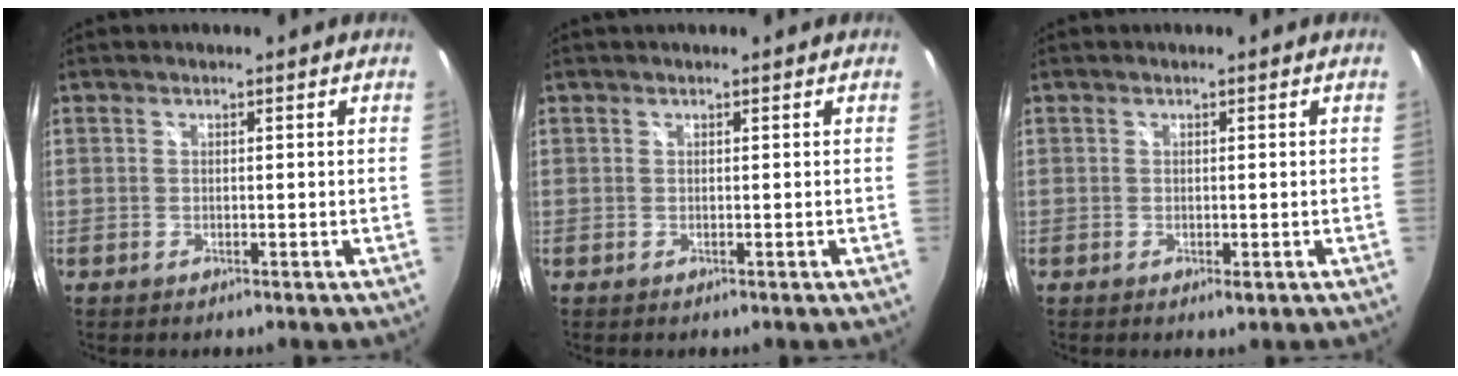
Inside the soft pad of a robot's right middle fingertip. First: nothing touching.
{"total": 0.9, "force": [0.7, 0.2, 0.5], "torque": [-0.012, 0.007, 0.009]}
{"total": 0.9, "force": [-0.2, 0.4, 0.8], "torque": [-0.015, -0.004, -0.003]}